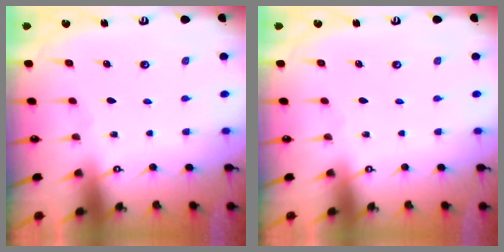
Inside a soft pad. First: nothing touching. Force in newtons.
{"total": 0.0}